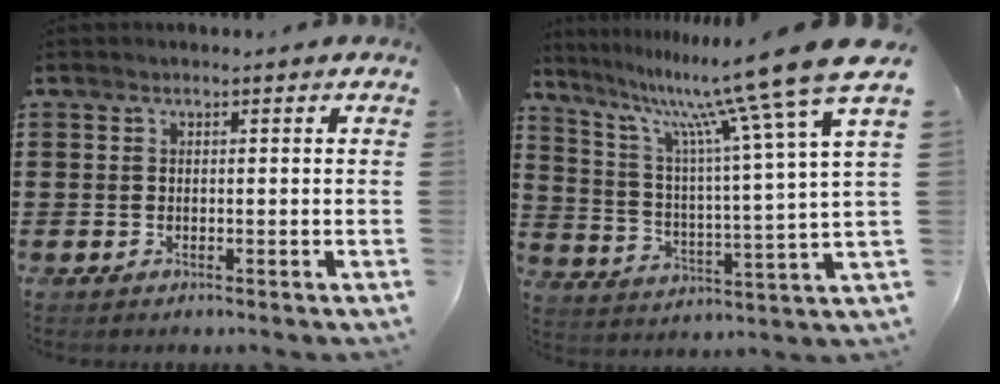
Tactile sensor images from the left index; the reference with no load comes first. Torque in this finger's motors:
{"motor_torque": [1.87, -0.27, 1.02, 0.21]}